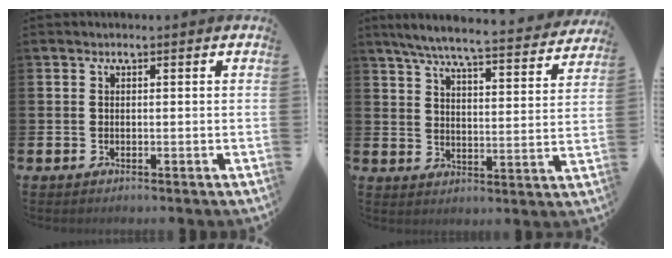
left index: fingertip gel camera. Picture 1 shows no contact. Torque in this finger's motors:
{"motor_torque": [1.05, -1.09, 0.44, 0.21]}